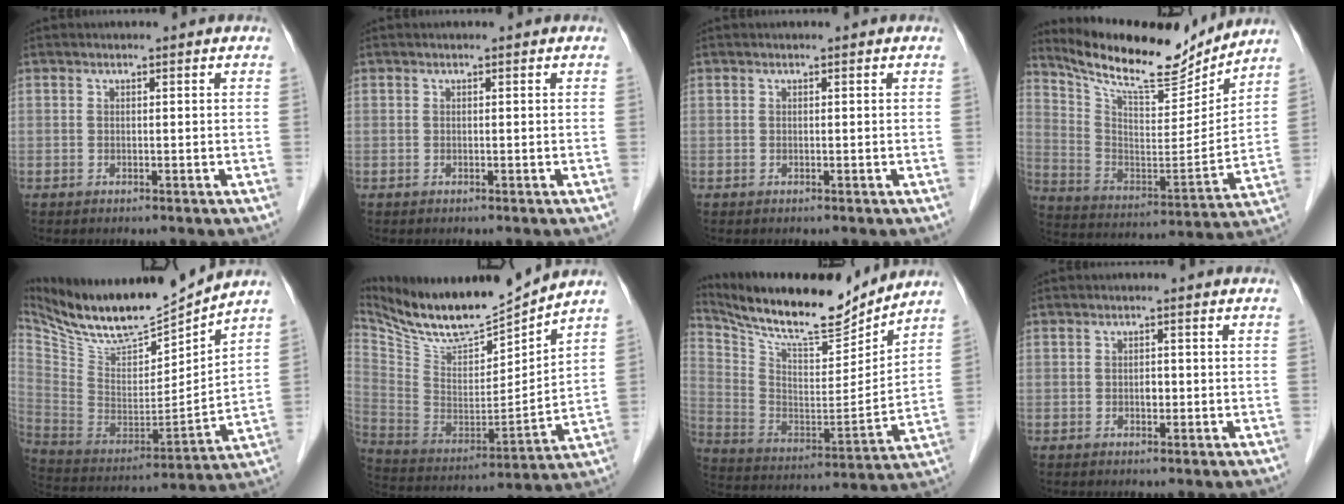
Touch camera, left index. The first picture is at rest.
{"total": 0.0}
{"total": 0.0}
{"total": 17.3, "force": [15.8, 3.1, 6.2], "torque": [-0.125, -0.024, 0.263]}
{"total": 17.8, "force": [16.3, 1.8, 6.9], "torque": [-0.144, -0.025, 0.297]}
{"total": 15.0, "force": [14.1, 0.9, 5.0], "torque": [-0.111, -0.016, 0.266]}
{"total": 18.9, "force": [17.1, 2.4, 7.6], "torque": [-0.154, -0.017, 0.290]}
{"total": 1.2, "force": [-0.2, 0.7, 0.9], "torque": [-0.015, 0.002, -0.004]}